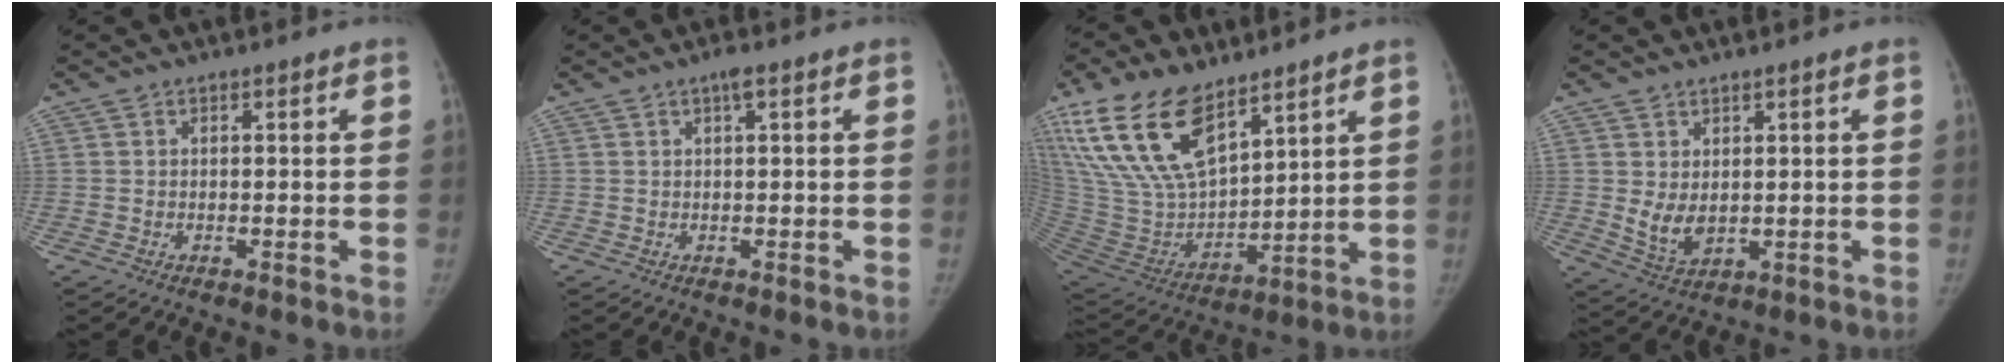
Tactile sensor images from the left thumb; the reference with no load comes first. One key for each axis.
{"total": 1.5, "fx": 0.7, "fy": 0.2, "fz": 1.3, "tx": -0.026, "ty": 0.004, "tz": 0.011}
{"total": 22.8, "fx": 14.2, "fy": 10.5, "fz": 14.5, "tx": -0.281, "ty": -0.049, "tz": 0.281}
{"total": 5.2, "fx": 0.9, "fy": 3.2, "fz": 4.0, "tx": -0.063, "ty": -0.016, "tz": 0.032}